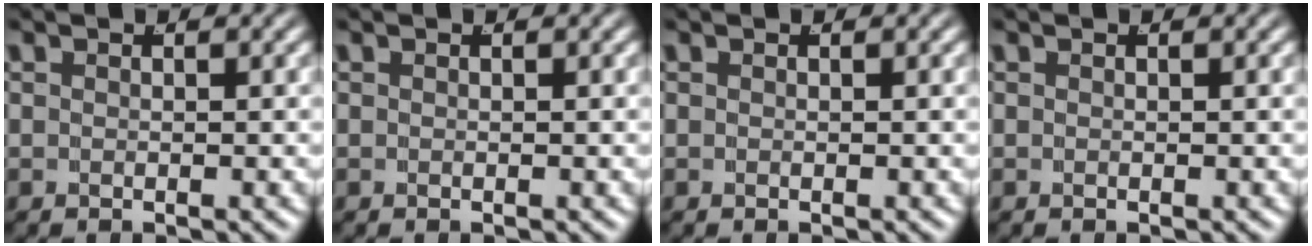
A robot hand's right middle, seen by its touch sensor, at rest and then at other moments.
{"total": 0.0}
{"total": 0.0}
{"total": 0.0}